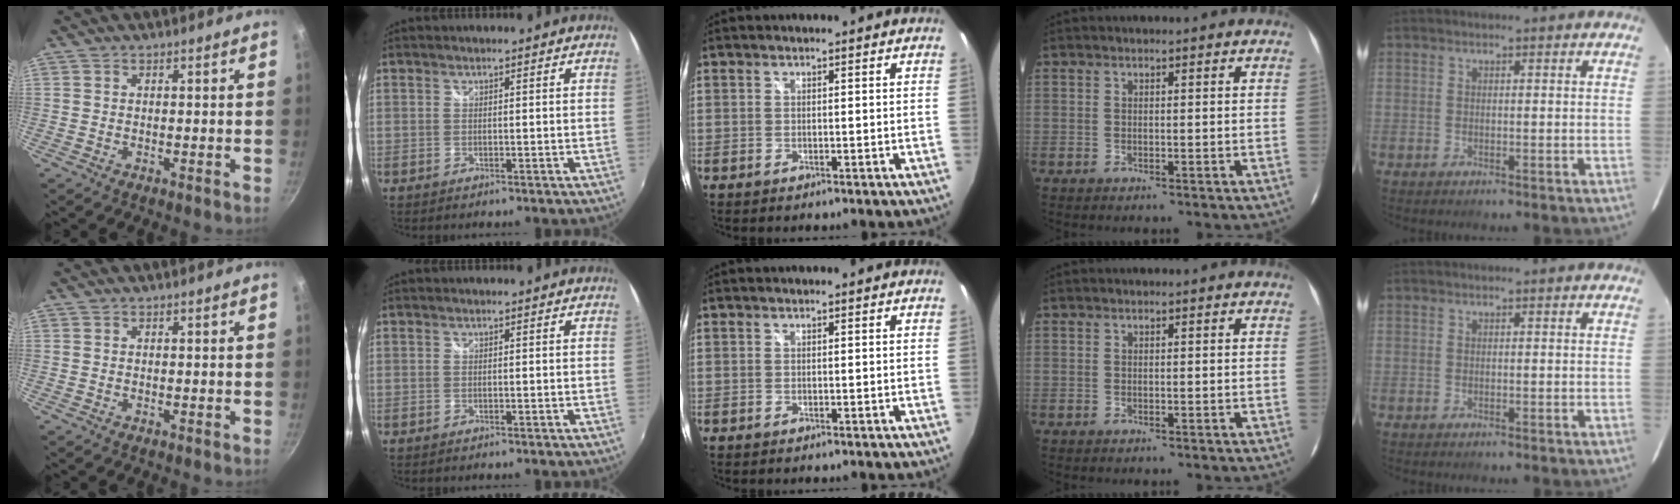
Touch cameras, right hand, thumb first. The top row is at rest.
{}